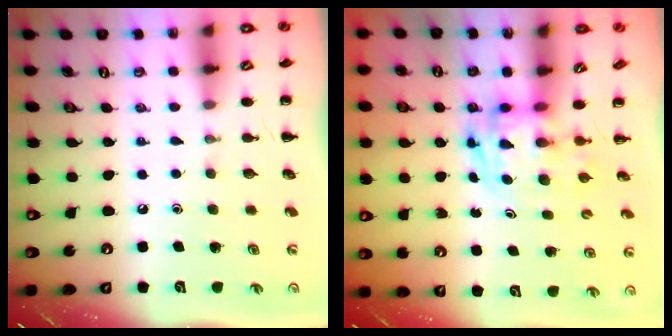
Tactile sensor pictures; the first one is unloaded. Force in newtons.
{"total": 2.8, "press": 2.8, "slide": 0.5}